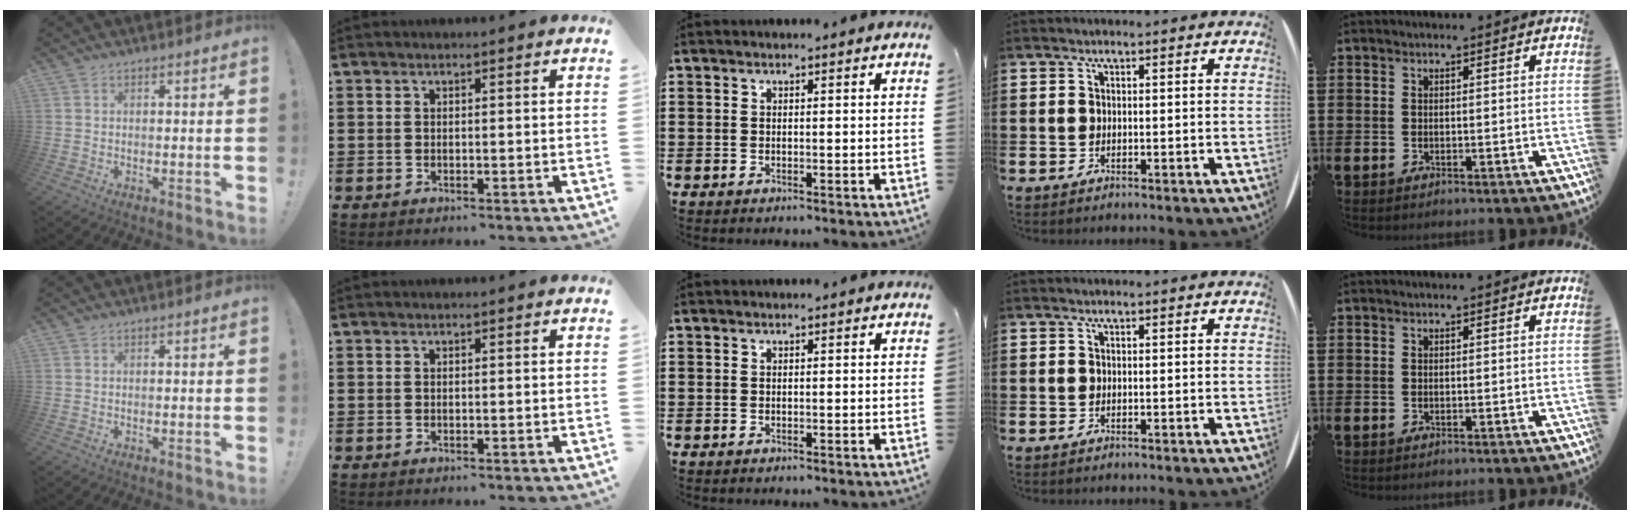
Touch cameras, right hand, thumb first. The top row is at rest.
{}